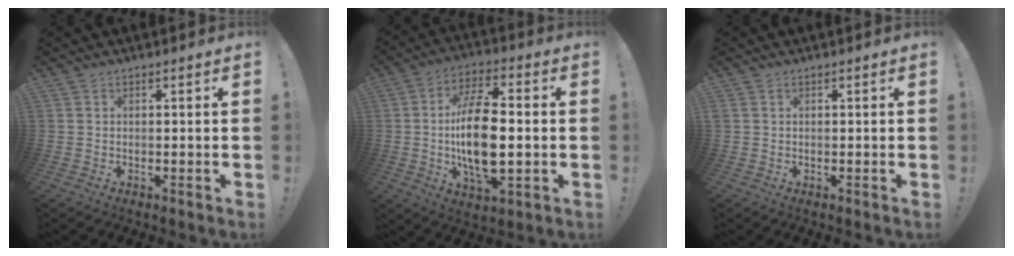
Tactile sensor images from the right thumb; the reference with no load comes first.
{"total": 17.3, "force": [-1.1, 8.2, 15.2], "torque": [-0.290, 0.000, -0.023]}
{"total": 0.0}